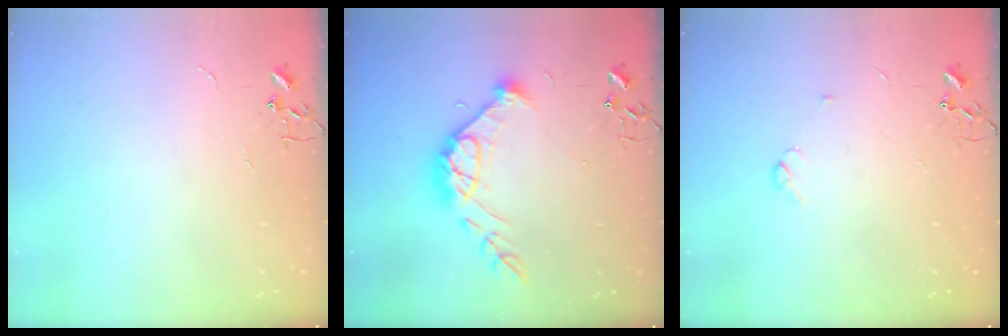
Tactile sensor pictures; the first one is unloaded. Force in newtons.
{"total": 15.3, "press": 15.3, "slide": 0.9}
{"total": 3.9, "press": 3.6, "slide": 1.5}